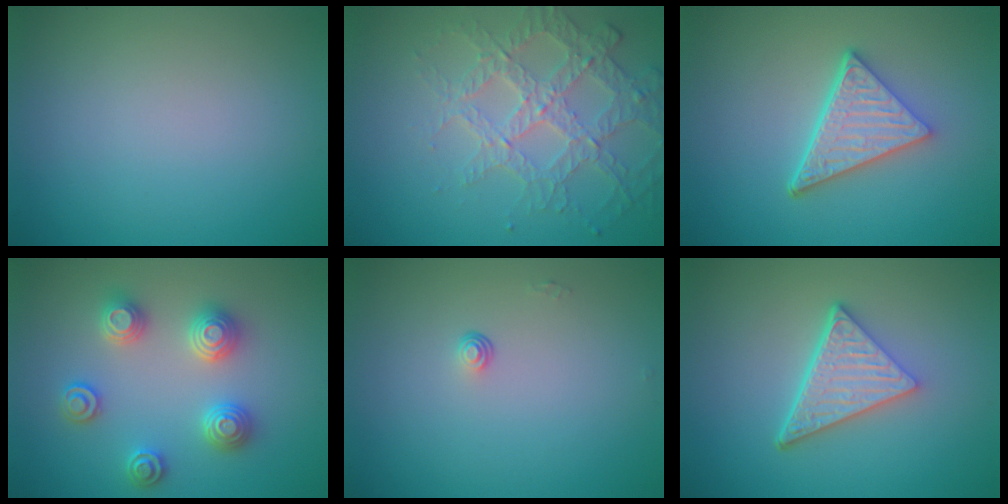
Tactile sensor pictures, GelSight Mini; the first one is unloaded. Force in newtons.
{"total": 3.7, "press": 3.6, "slide": 0.7}
{"total": 5.1, "press": 3.8, "slide": 3.5}
{"total": 3.5, "press": 3.5, "slide": 0.6}
{"total": 0.6, "press": 0.4, "slide": 0.5}
{"total": 5.1, "press": 3.6, "slide": 3.7}